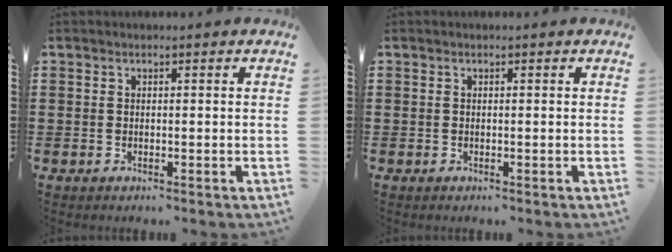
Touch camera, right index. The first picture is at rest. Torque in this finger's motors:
{"motor_torque": [0.00, 0.00, 0.00, 0.00]}